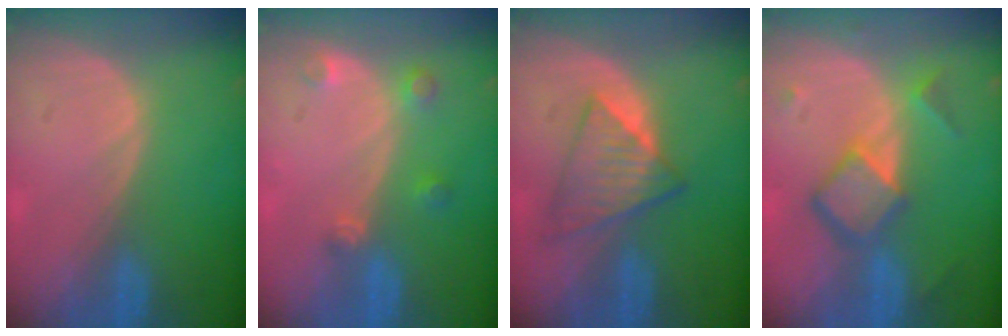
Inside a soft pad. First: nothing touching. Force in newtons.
{"total": 2.7, "press": 2.7, "slide": 0.3}
{"total": 6.0, "press": 5.9, "slide": 0.7}
{"total": 6.8, "press": 5.9, "slide": 3.4}